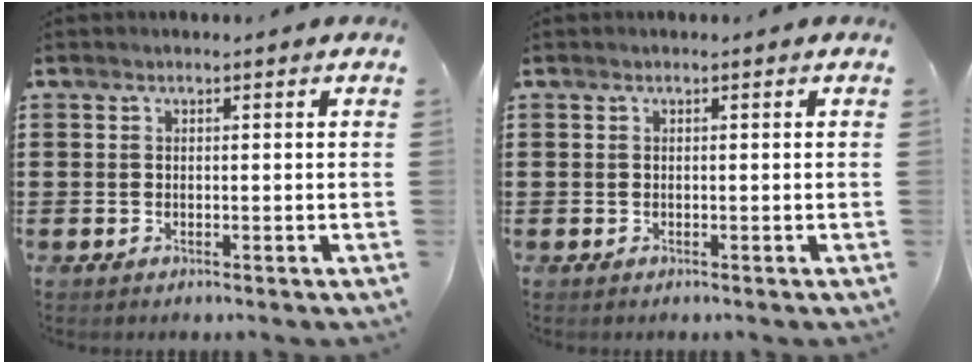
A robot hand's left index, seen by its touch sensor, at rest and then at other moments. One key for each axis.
{"total": 0.0}